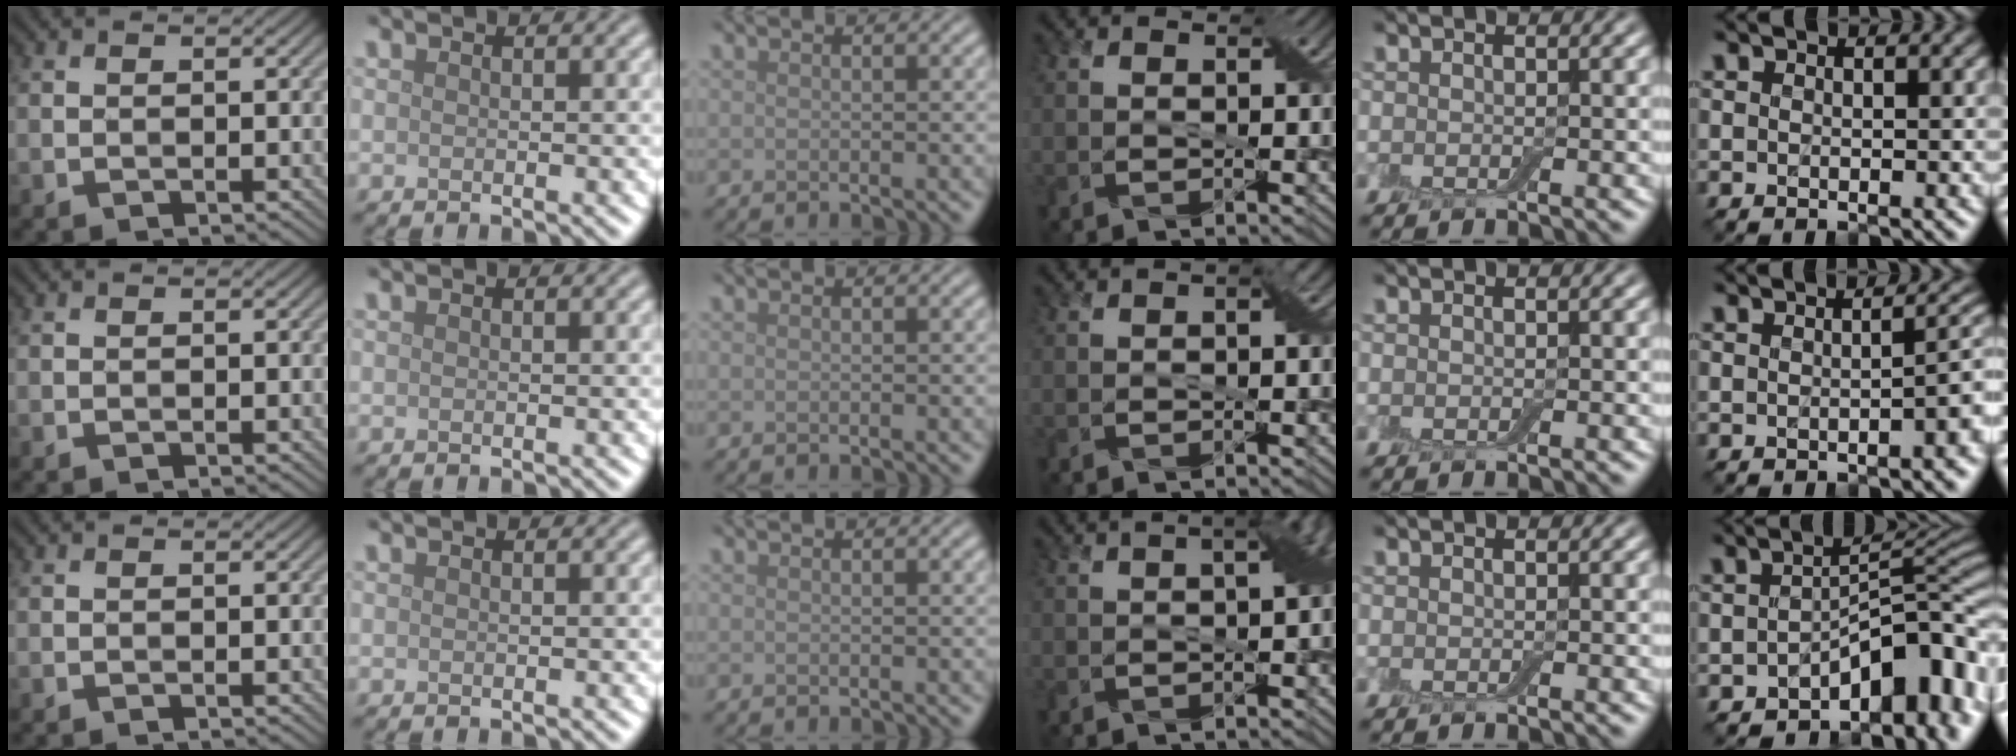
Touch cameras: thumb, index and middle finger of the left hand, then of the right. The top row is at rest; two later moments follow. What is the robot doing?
{"motion": "pour", "object": "bottle"}